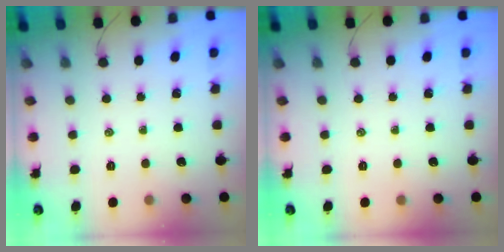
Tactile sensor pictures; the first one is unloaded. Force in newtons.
{"total": 0.0}